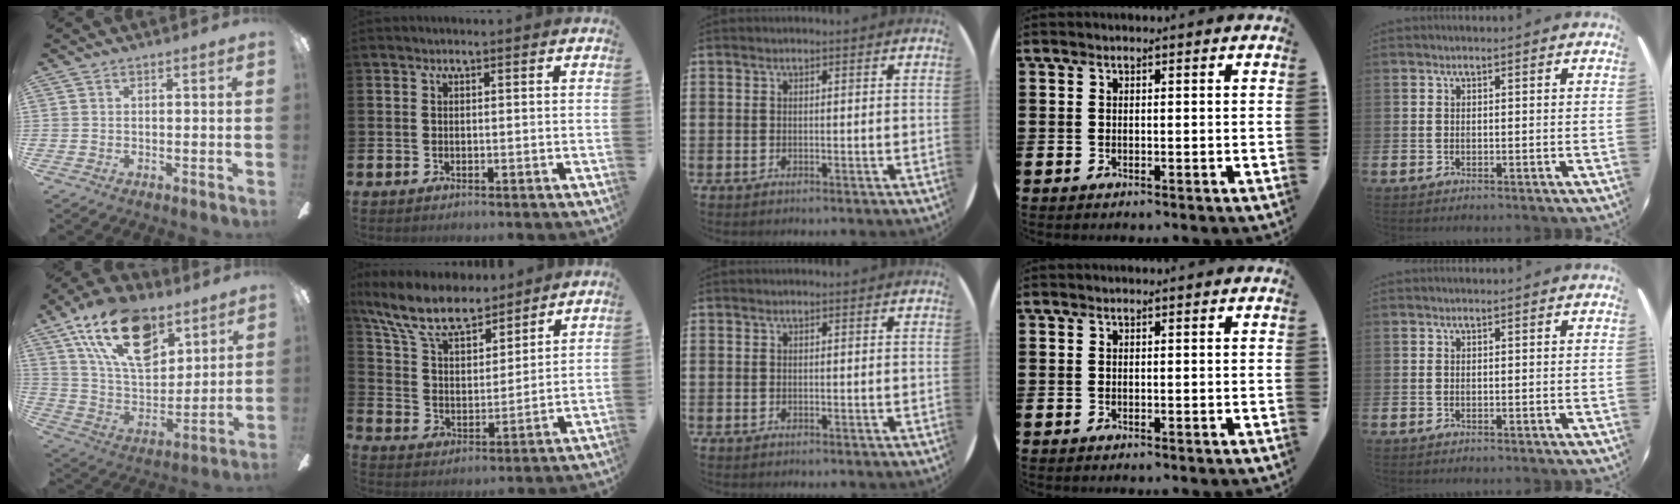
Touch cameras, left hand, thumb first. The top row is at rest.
{"thumb": {"total": 22.5, "force": [12.5, 12.0, 14.4], "torque": [-0.263, -0.054, 0.221]}, "index": {"total": 9.9, "force": [8.5, 3.4, 3.9], "torque": [-0.113, -0.043, 0.155]}}